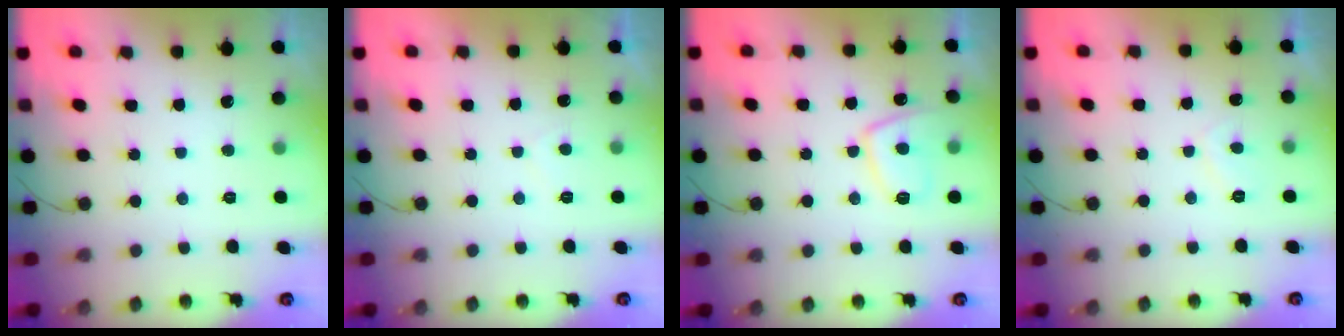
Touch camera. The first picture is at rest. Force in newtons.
{"total": 1.4, "press": 1.2, "slide": 0.7}
{"total": 8.4, "press": 8.3, "slide": 1.1}
{"total": 1.3, "press": 1.2, "slide": 0.6}